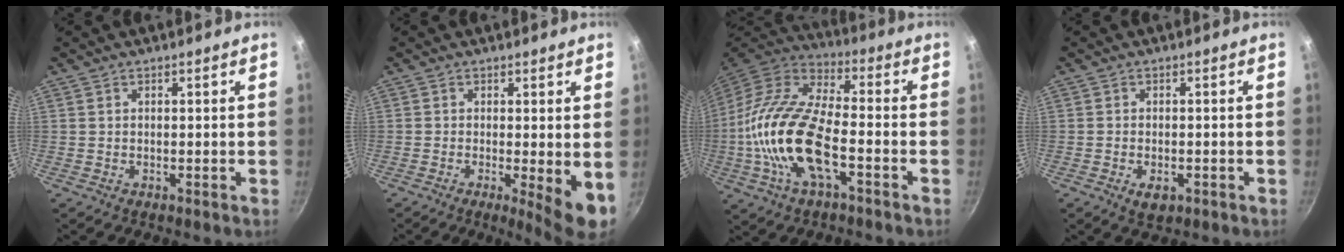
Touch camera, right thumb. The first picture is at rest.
{"total": 6.5, "force": [-0.8, 1.4, 6.3], "torque": [-0.084, -0.013, -0.008]}
{"total": 20.2, "force": [-5.0, 9.0, 17.4], "torque": [-0.335, 0.031, -0.111]}
{"total": 3.4, "force": [-1.4, 1.9, 2.4], "torque": [-0.037, 0.003, -0.019]}